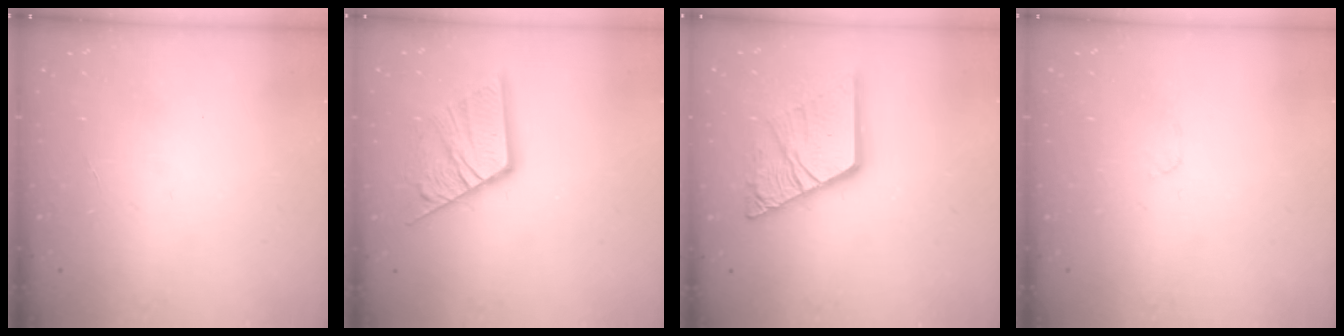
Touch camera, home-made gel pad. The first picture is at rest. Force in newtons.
{"total": 15.5, "press": 15.4, "slide": 1.4}
{"total": 18.8, "press": 18.7, "slide": 2.0}
{"total": 2.9, "press": 2.9, "slide": 0.4}